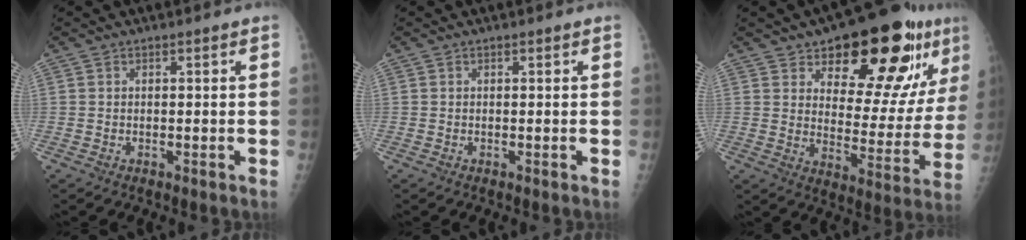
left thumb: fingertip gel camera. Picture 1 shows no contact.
{"total": 0.0}
{"total": 23.1, "force": [12.8, 9.6, 16.6], "torque": [-0.179, -0.053, 0.189]}